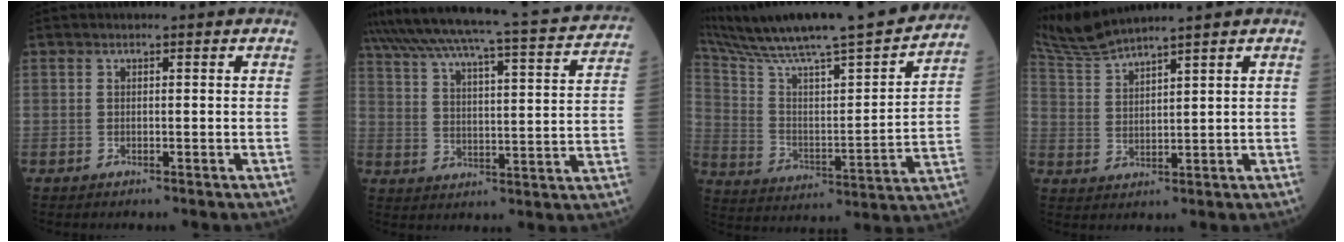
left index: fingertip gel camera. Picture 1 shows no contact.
{"total": 25.3, "force": [22.4, 1.7, 11.5], "torque": [-0.189, -0.015, 0.292]}
{"total": 28.6, "force": [24.7, 1.7, 14.2], "torque": [-0.242, -0.023, 0.360]}
{"total": 6.2, "force": [5.8, -1.5, 1.7], "torque": [-0.055, 0.002, 0.128]}